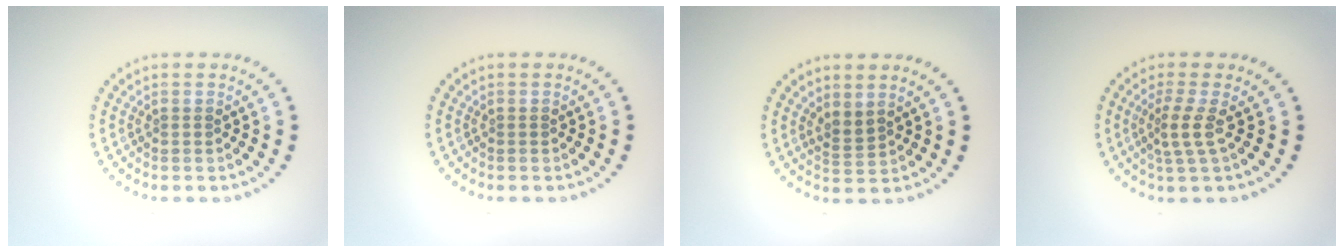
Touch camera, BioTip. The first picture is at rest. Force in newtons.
{"total": 0.0}
{"total": 1.7, "press": 1.2, "slide": 1.2}
{"total": 2.2, "press": 1.5, "slide": 1.7}